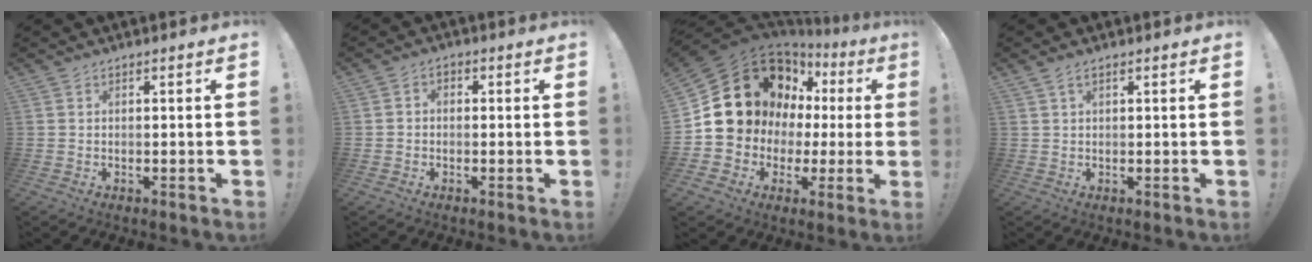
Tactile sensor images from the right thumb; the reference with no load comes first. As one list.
[{"total": 2.2, "force": [-1.1, 1.6, 1.1], "torque": [-0.017, 0.011, -0.021]}, {"total": 19.3, "force": [8.0, 14.4, 10.0], "torque": [-0.151, -0.046, 0.182]}, {"total": 2.4, "force": [1.4, 1.0, 1.7], "torque": [-0.031, 0.001, 0.025]}]